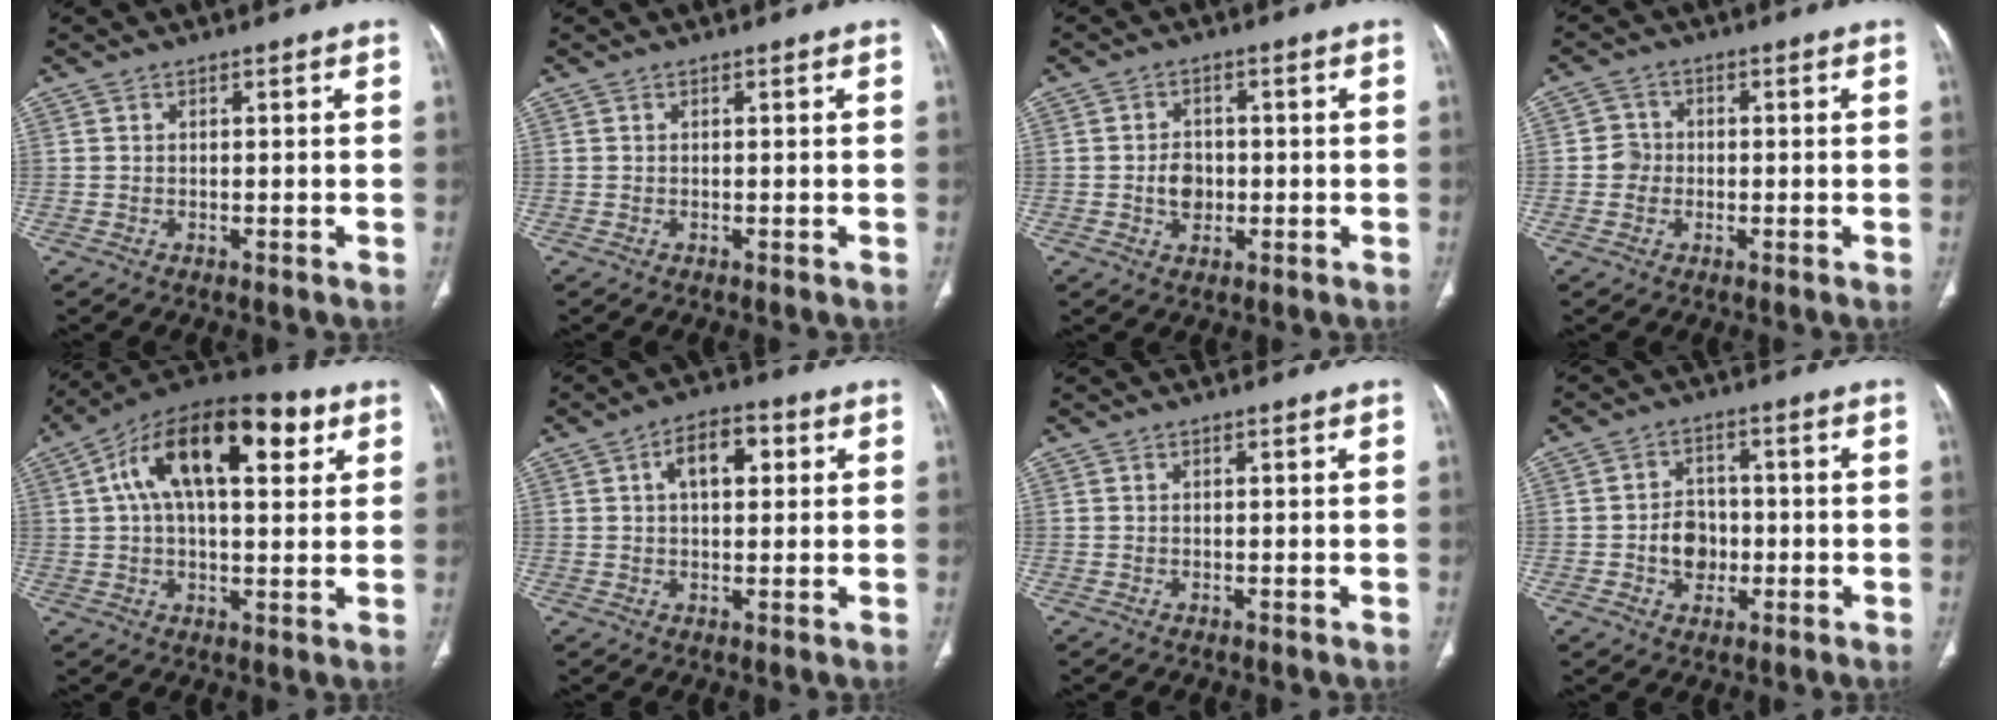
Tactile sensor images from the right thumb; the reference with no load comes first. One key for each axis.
{"total": 0.0}
{"total": 4.4, "fx": -0.6, "fy": 3.5, "fz": 2.6, "tx": -0.027, "ty": 0.005, "tz": -0.009}
{"total": 3.6, "fx": -0.4, "fy": 3.4, "fz": 1.1, "tx": -0.001, "ty": 0.009, "tz": -0.013}
{"total": 21.5, "fx": 7.3, "fy": 10.1, "fz": 17.5, "tx": -0.272, "ty": 0.024, "tz": 0.110}
{"total": 7.9, "fx": 2.2, "fy": 4.3, "fz": 6.2, "tx": -0.083, "ty": 0.012, "tz": 0.030}
{"total": 0.0}
{"total": 6.3, "fx": -1.2, "fy": 5.2, "fz": 3.5, "tx": -0.028, "ty": 0.014, "tz": -0.022}